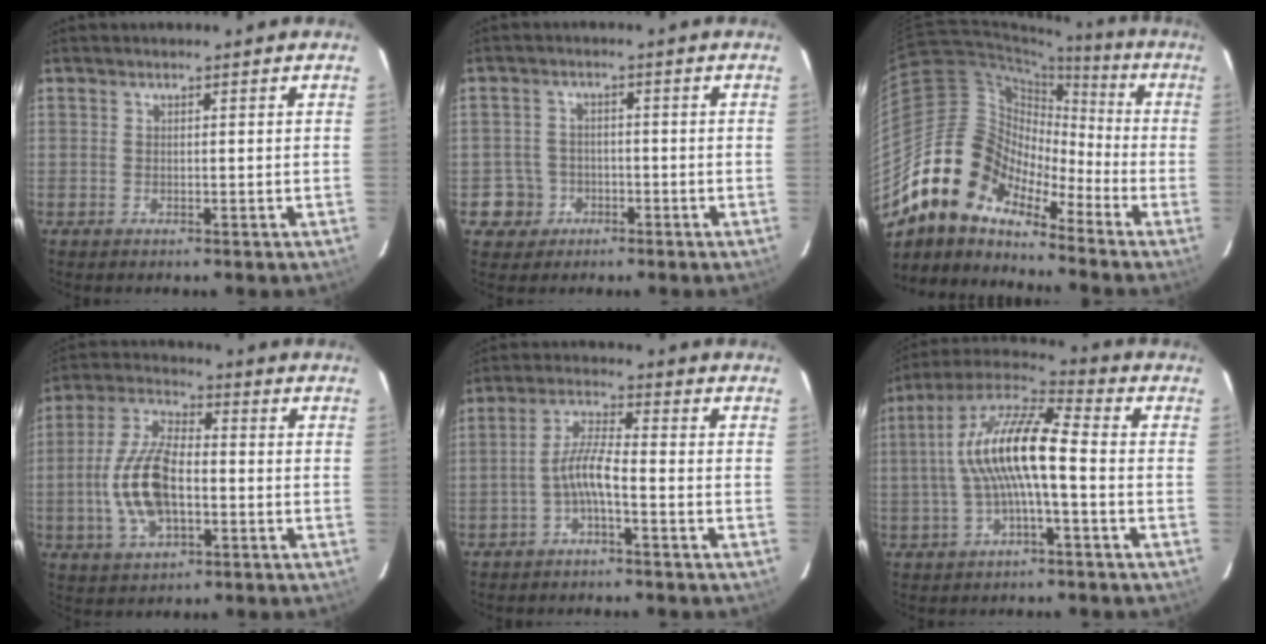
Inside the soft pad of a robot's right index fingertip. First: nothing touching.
{"total": 5.0, "force": [-1.9, 4.7, -0.1], "torque": [-0.007, 0.021, -0.029]}
{"total": 14.9, "force": [-11.2, 7.6, 6.1], "torque": [-0.111, 0.018, -0.228]}
{"total": 13.4, "force": [-2.5, 6.4, 11.5], "torque": [-0.244, 0.006, -0.045]}
{"total": 5.0, "force": [-2.3, 0.5, 4.4], "torque": [-0.097, 0.013, -0.044]}
{"total": 13.5, "force": [-0.9, 3.1, 13.1], "torque": [-0.249, 0.019, -0.023]}